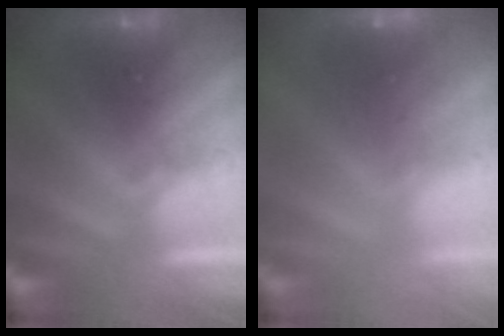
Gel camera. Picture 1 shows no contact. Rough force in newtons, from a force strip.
{"total": 7.8}